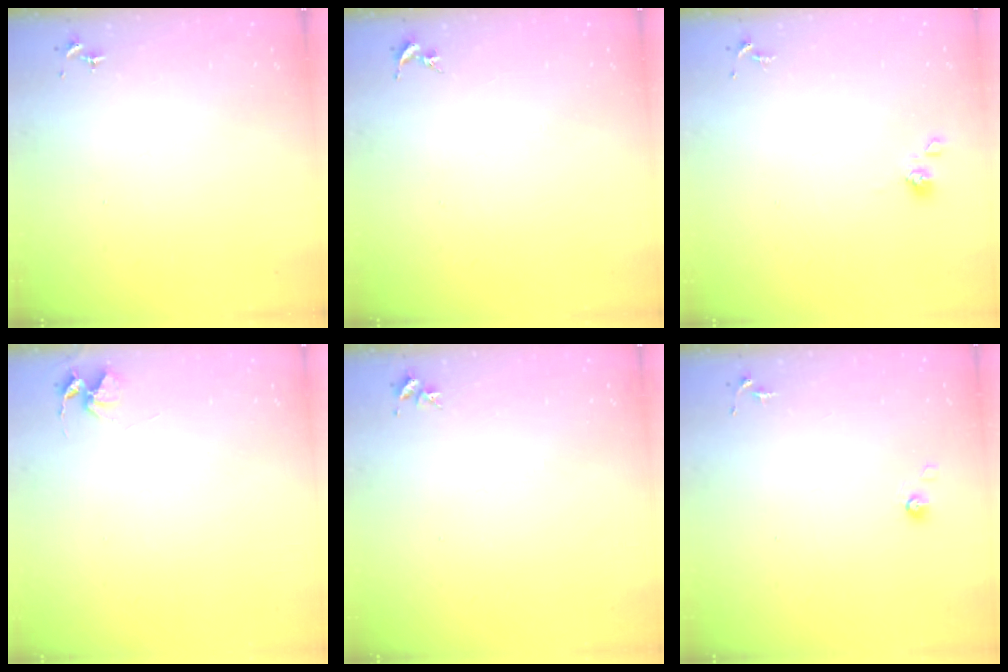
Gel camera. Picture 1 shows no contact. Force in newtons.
{"total": 0.0}
{"total": 4.4, "press": 3.9, "slide": 2.0}
{"total": 5.1, "press": 5.0, "slide": 0.4}
{"total": 3.2, "press": 3.2, "slide": 0.4}
{"total": 3.8, "press": 3.3, "slide": 1.8}